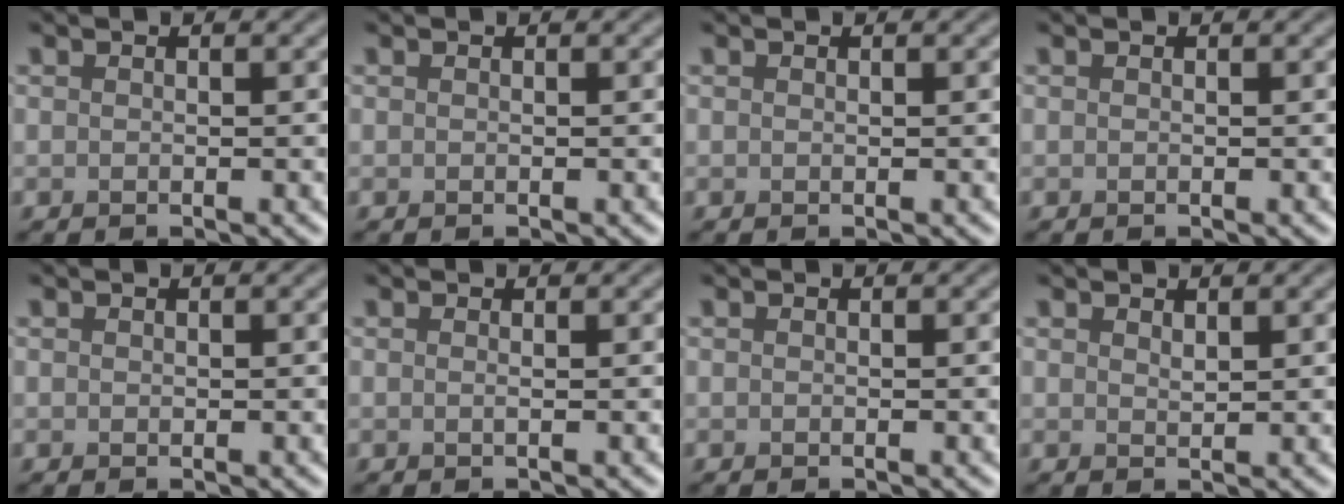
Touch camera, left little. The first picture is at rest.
{"total": 0.0}
{"total": 0.0}
{"total": 0.0}
{"total": 0.0}
{"total": 0.6, "force": [0.0, 0.2, 0.5], "torque": [-0.005, -0.001, -0.002]}
{"total": 0.0}
{"total": 0.8, "force": [0.7, 0.2, 0.4], "torque": [-0.009, -0.001, 0.014]}